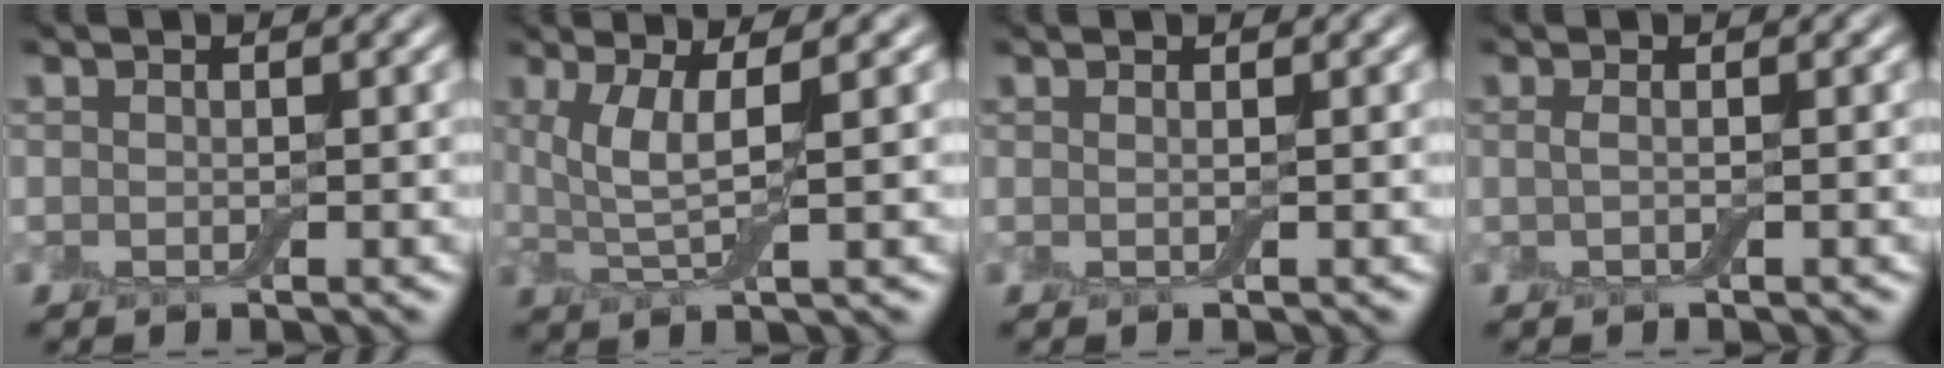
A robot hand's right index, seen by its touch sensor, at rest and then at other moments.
{"total": 4.5, "force": [1.3, 0.9, 4.3], "torque": [-0.095, -0.003, 0.026]}
{"total": 1.0, "force": [0.3, 0.4, 0.9], "torque": [-0.011, -0.005, -0.006]}
{"total": 1.1, "force": [0.1, 0.4, 1.1], "torque": [-0.021, -0.005, -0.007]}